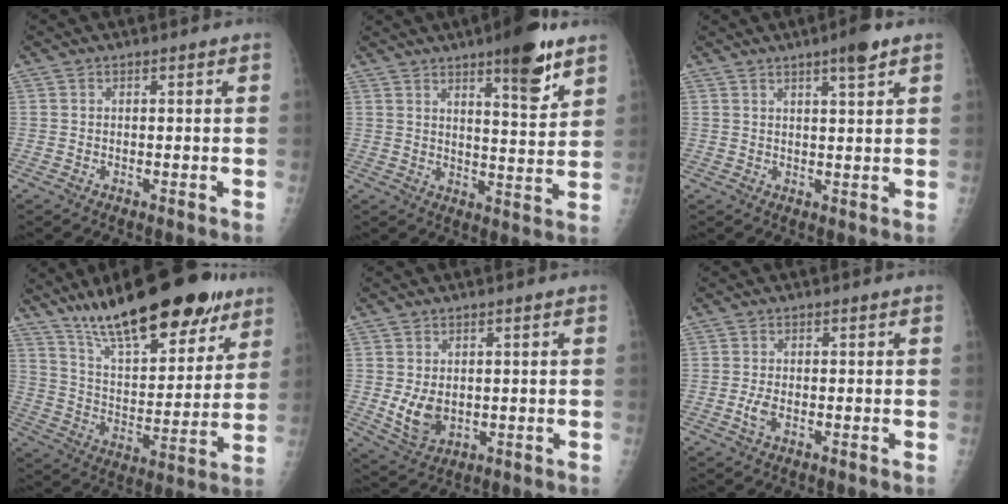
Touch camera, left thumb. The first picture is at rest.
{"total": 11.4, "force": [7.2, 2.5, 8.5], "torque": [-0.103, -0.043, 0.101]}
{"total": 4.9, "force": [3.2, 0.5, 3.8], "torque": [-0.056, -0.014, 0.048]}
{"total": 24.7, "force": [17.2, 8.1, 15.7], "torque": [-0.209, -0.062, 0.279]}
{"total": 6.1, "force": [0.2, 4.1, 4.5], "torque": [-0.066, -0.013, 0.021]}
{"total": 2.1, "force": [-0.4, 0.9, 1.9], "torque": [-0.045, 0.001, -0.007]}